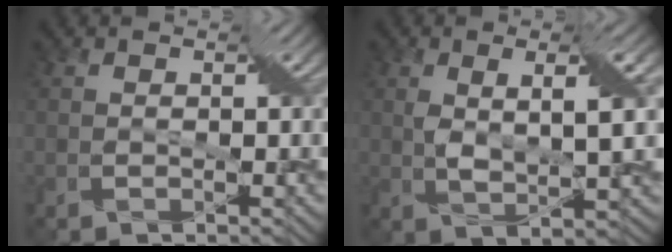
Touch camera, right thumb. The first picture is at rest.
{"total": 4.0, "force": [1.5, 0.8, 3.7], "torque": [-0.068, 0.002, 0.028]}